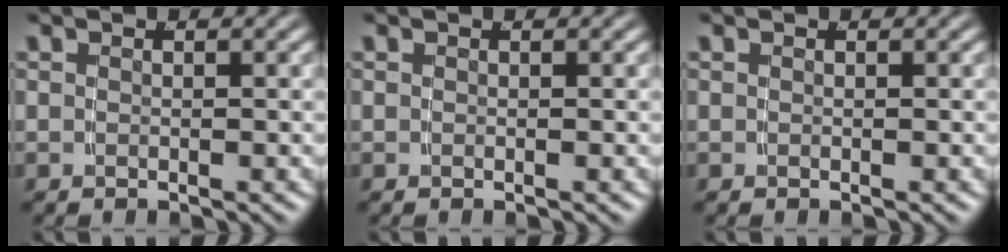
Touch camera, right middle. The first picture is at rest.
{"total": 0.0}
{"total": 0.0}